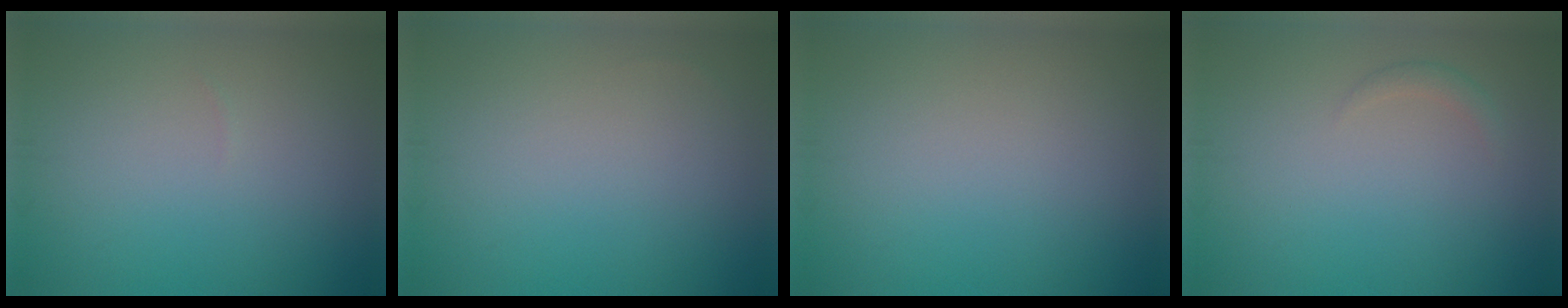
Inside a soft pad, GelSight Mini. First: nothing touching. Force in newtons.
{"total": 0.0}
{"total": 0.0}
{"total": 0.9, "press": 0.9, "slide": 0.1}